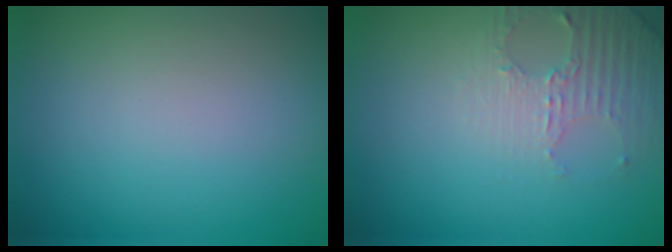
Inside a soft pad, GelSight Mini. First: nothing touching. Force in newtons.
{"total": 3.0, "press": 2.9, "slide": 0.7}